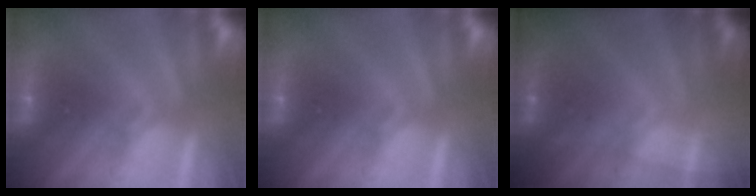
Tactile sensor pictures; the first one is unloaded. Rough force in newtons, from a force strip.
{"total": 0.0}
{"total": 1.6}